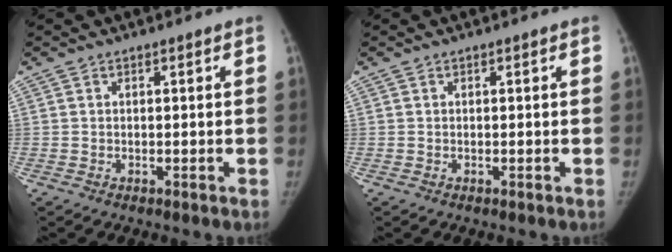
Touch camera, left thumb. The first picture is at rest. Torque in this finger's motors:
{"motor_torque": [0.01, 0.01, 0.05, -0.05, 0.00]}